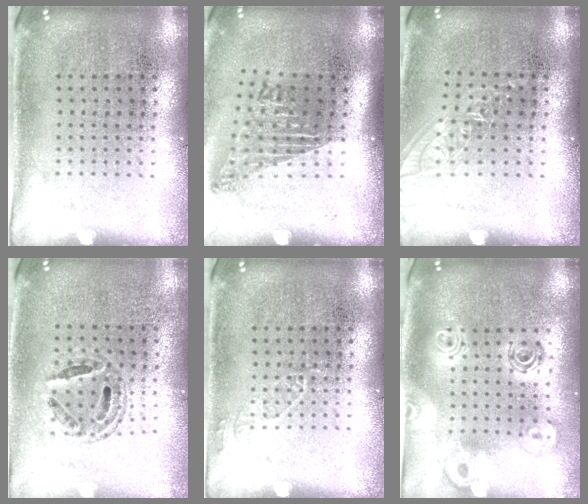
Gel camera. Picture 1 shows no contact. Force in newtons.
{"total": 1.7, "press": 1.1, "slide": 1.3}
{"total": 1.0, "press": 1.0, "slide": 0.3}
{"total": 0.8, "press": 0.8, "slide": 0.2}
{"total": 0.8, "press": 0.8, "slide": 0.1}
{"total": 2.1, "press": 1.7, "slide": 1.2}